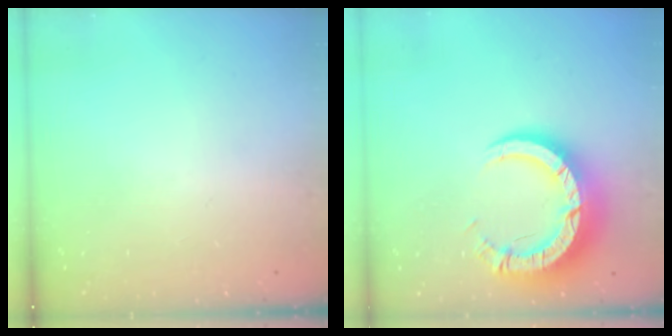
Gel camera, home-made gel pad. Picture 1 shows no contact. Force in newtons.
{"total": 14.5, "press": 14.4, "slide": 1.4}